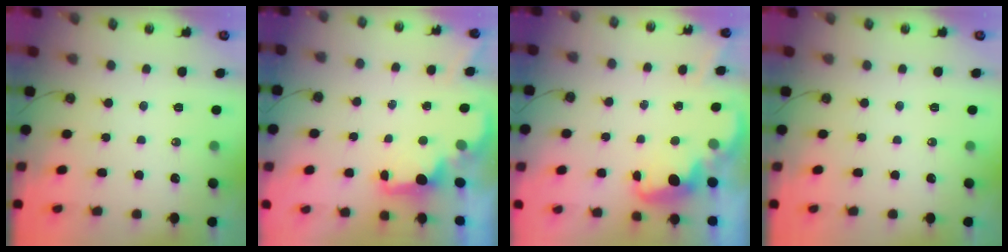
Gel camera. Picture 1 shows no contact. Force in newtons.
{"total": 1.6, "press": 1.5, "slide": 0.6}
{"total": 2.5, "press": 2.5, "slide": 0.6}
{"total": 0.0}